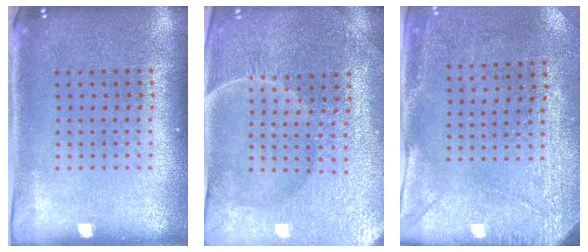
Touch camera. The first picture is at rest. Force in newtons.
{"total": 4.4, "press": 4.3, "slide": 1.1}
{"total": 3.0, "press": 2.3, "slide": 1.8}